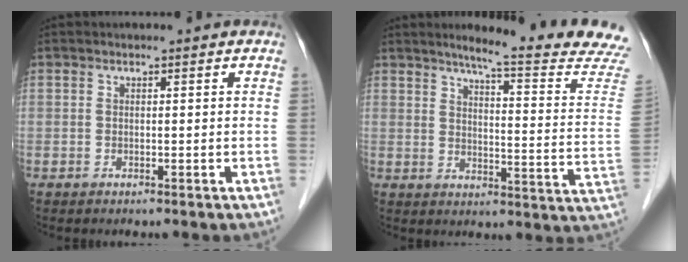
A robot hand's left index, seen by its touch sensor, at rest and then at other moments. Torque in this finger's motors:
{"motor_torque": [0.06, -0.20, 0.04, 0.00]}